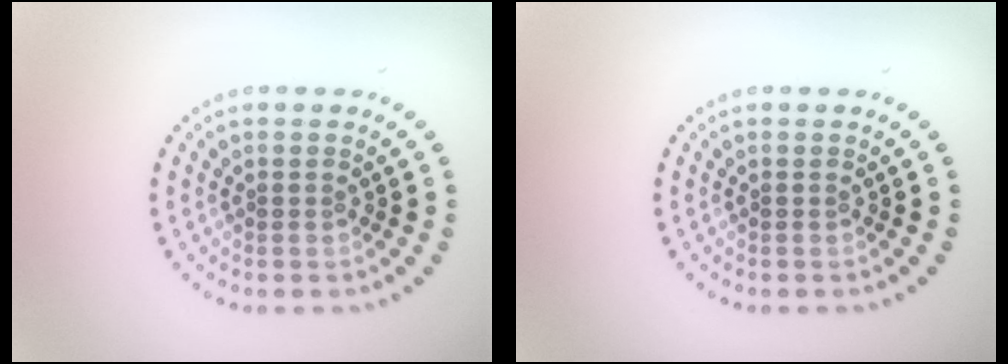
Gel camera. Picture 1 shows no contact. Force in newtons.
{"total": 0.0}